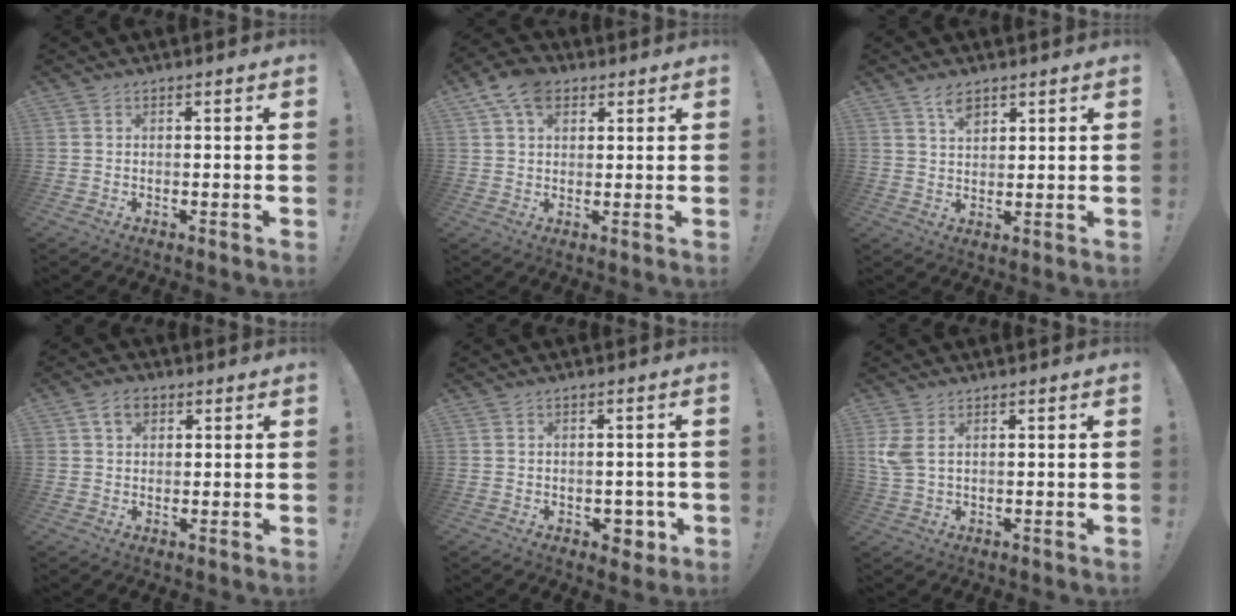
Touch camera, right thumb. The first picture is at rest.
{"total": 9.1, "force": [4.4, 6.0, 5.3], "torque": [-0.094, -0.002, 0.086]}
{"total": 5.0, "force": [3.5, 2.1, 2.8], "torque": [-0.041, -0.019, 0.061]}
{"total": 5.4, "force": [2.4, 3.9, 2.9], "torque": [-0.042, 0.004, 0.044]}
{"total": 4.9, "force": [-1.1, 3.9, 2.8], "torque": [-0.026, 0.011, -0.012]}
{"total": 4.5, "force": [1.5, 2.1, 3.7], "torque": [-0.077, -0.004, 0.025]}